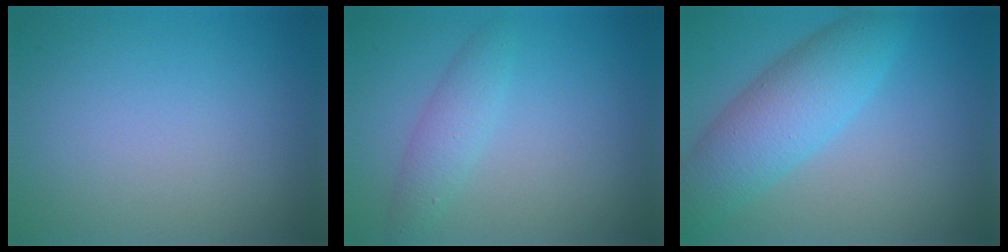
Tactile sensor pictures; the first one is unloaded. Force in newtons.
{"total": 2.3, "press": 2.3, "slide": 0.1}
{"total": 6.4, "press": 6.4, "slide": 0.2}